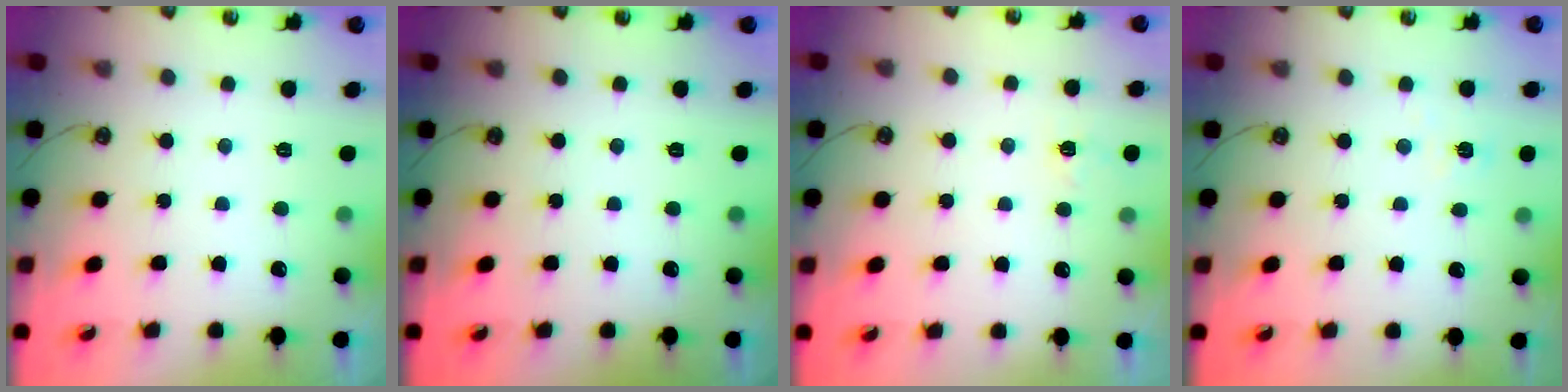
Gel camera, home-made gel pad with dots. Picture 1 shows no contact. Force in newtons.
{"total": 0.0}
{"total": 3.4, "press": 3.3, "slide": 0.5}
{"total": 4.2, "press": 4.2, "slide": 0.5}